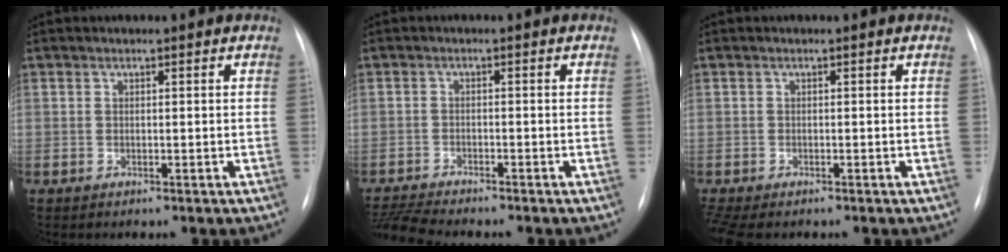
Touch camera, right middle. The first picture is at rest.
{"total": 6.6, "force": [-6.2, -0.5, 2.1], "torque": [-0.043, -0.017, -0.105]}
{"total": 4.8, "force": [-3.7, 1.8, 2.5], "torque": [-0.047, -0.004, -0.057]}